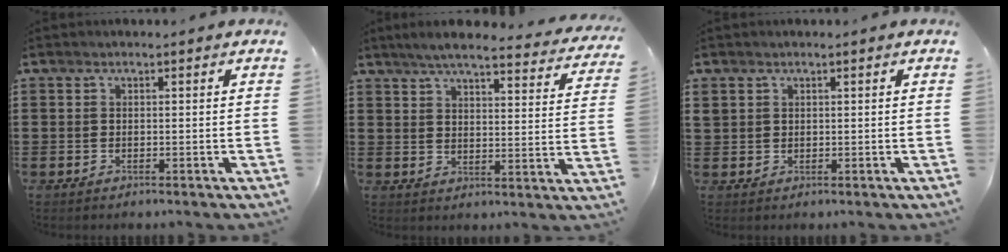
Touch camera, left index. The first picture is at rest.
{"total": 5.7, "force": [5.1, 0.2, 2.6], "torque": [-0.069, -0.026, 0.087]}
{"total": 1.2, "force": [0.7, 0.9, 0.3], "torque": [-0.009, 0.004, 0.014]}